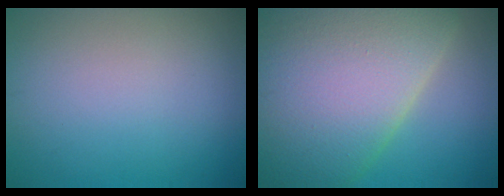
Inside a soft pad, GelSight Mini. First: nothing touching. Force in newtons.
{"total": 14.5, "press": 14.4, "slide": 0.8}